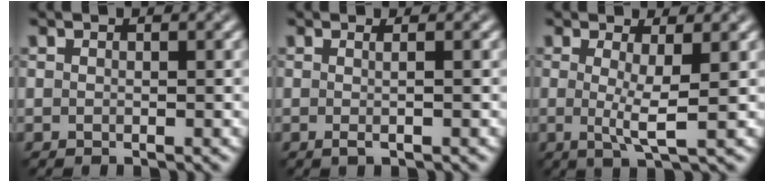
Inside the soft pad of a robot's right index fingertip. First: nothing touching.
{"total": 1.5, "force": [-0.1, 0.5, 1.4], "torque": [-0.018, 0.000, -0.006]}
{"total": 3.2, "force": [0.2, 0.5, 3.2], "torque": [-0.056, -0.014, 0.002]}